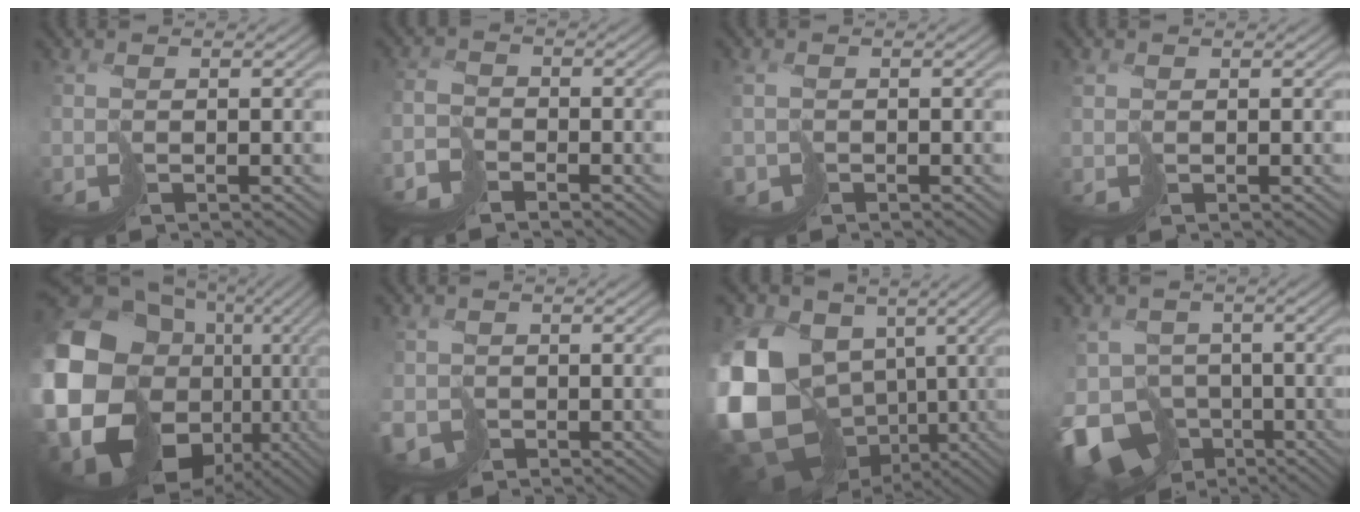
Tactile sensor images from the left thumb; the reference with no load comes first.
{"total": 2.6, "force": [-2.5, 0.7, 0.0], "torque": [0.012, 0.002, -0.058]}
{"total": 1.0, "force": [-0.4, 0.9, 0.2], "torque": [-0.001, -0.004, -0.010]}
{"total": 0.9, "force": [0.6, 0.7, 0.2], "torque": [-0.003, -0.002, 0.011]}
{"total": 23.3, "force": [-1.3, 20.3, 11.4], "torque": [-0.285, -0.052, -0.034]}
{"total": 2.3, "force": [-0.9, 2.0, 0.7], "torque": [-0.011, -0.012, -0.014]}
{"total": 20.0, "force": [-1.6, 17.1, 10.2], "torque": [-0.249, -0.035, -0.038]}
{"total": 12.0, "force": [-6.0, 8.7, 5.7], "torque": [-0.143, -0.030, -0.100]}